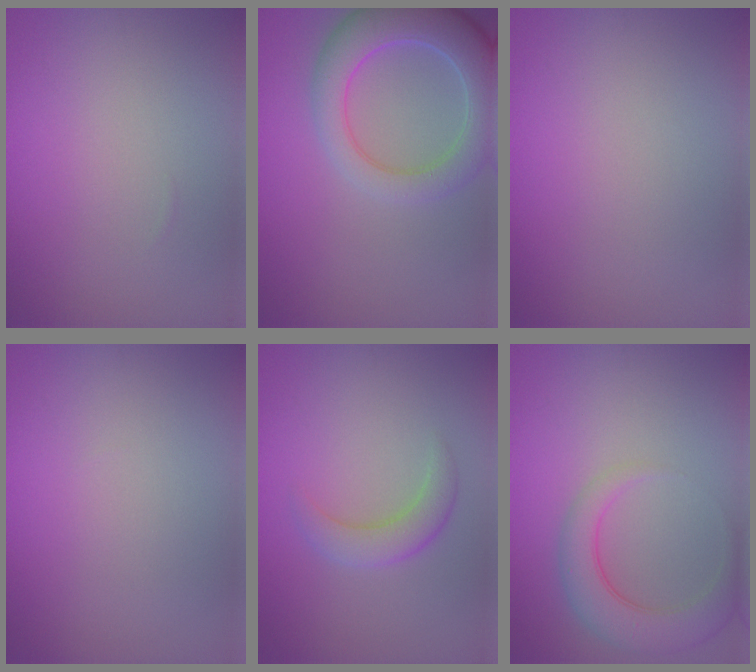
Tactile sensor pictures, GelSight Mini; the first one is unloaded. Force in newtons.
{"total": 6.5, "press": 6.5, "slide": 0.7}
{"total": 0.0}
{"total": 0.0}
{"total": 2.6, "press": 2.6, "slide": 0.3}
{"total": 4.3, "press": 4.3, "slide": 0.3}